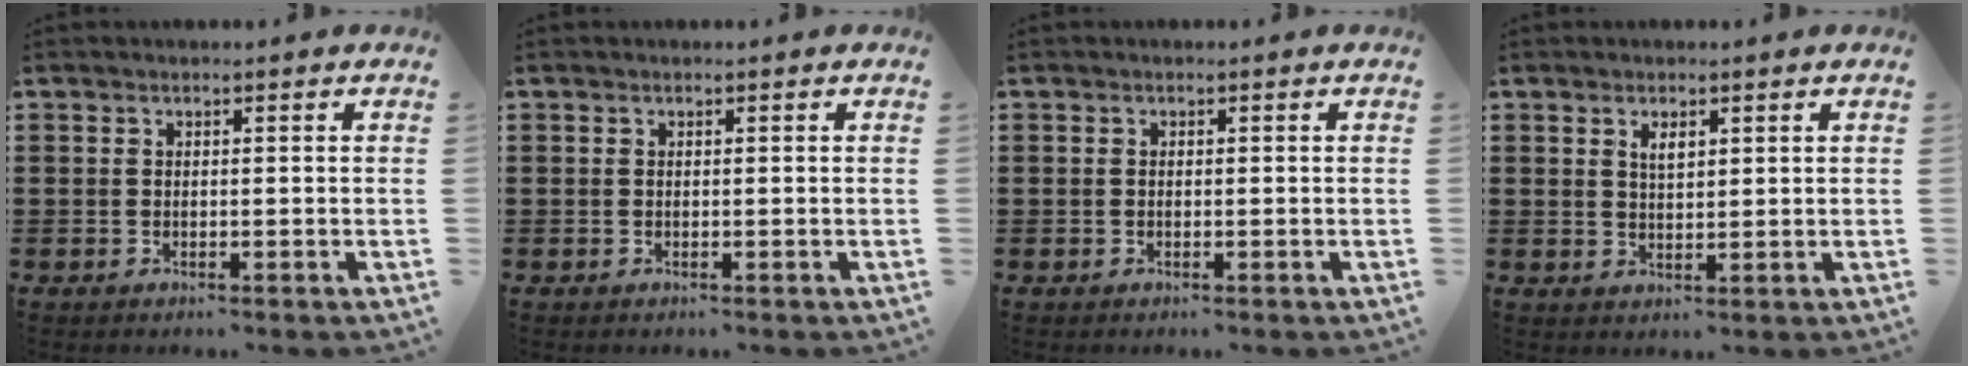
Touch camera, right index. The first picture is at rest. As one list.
[{"total": 0.0}, {"total": 0.0}, {"total": 1.8, "force": [1.0, 0.7, 1.4], "torque": [-0.022, -0.002, 0.015]}]